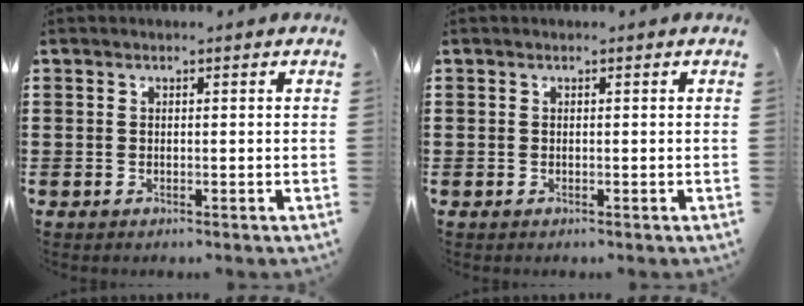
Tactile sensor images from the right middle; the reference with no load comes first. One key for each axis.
{"total": 0.0}